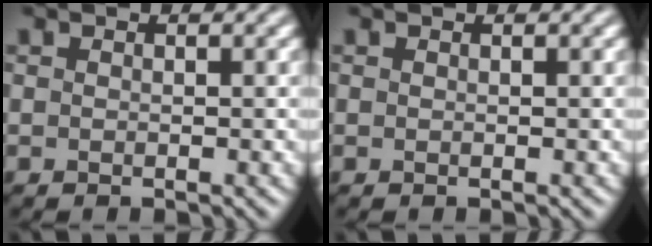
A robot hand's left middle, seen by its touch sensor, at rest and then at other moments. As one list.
[{"total": 0.0}]